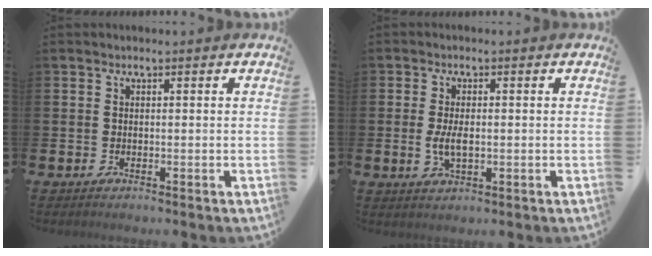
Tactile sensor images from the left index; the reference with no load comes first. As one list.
[{"total": 3.3, "force": [-0.1, 1.6, 2.9], "torque": [-0.056, 0.004, -0.003]}]